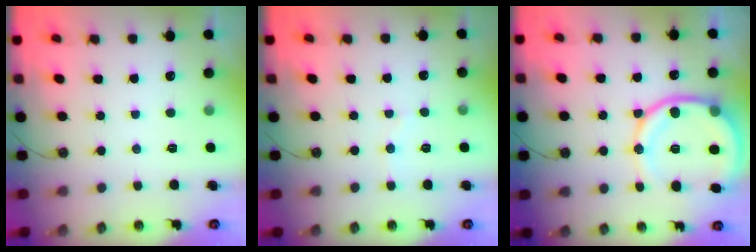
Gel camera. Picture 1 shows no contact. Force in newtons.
{"total": 4.3, "press": 4.2, "slide": 0.4}
{"total": 14.2, "press": 14.2, "slide": 1.3}